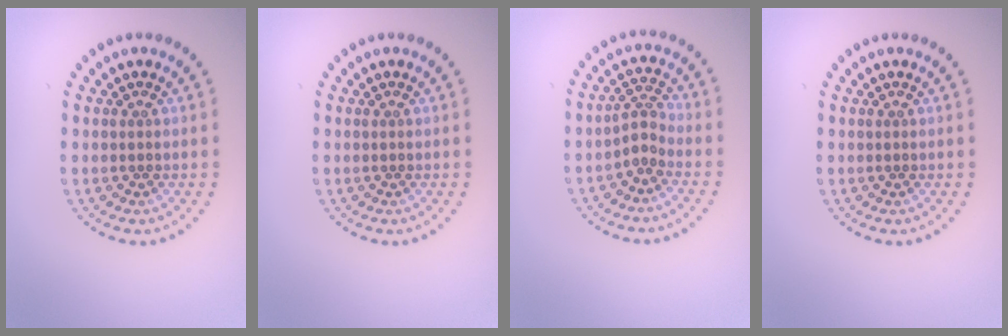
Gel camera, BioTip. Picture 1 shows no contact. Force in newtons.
{"total": 0.0}
{"total": 2.0, "press": 1.3, "slide": 1.5}
{"total": 0.0}